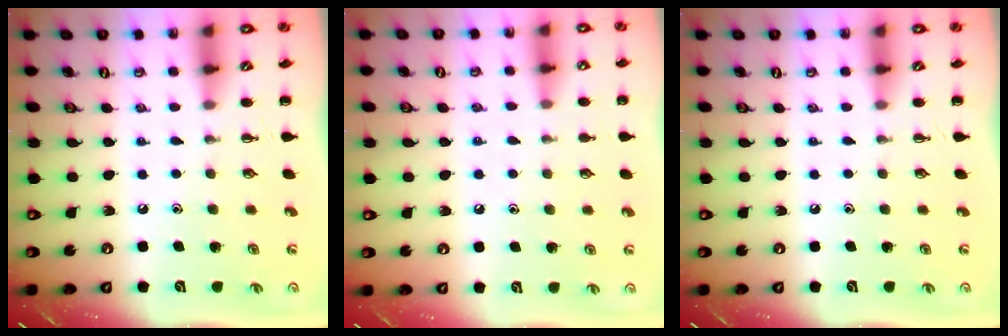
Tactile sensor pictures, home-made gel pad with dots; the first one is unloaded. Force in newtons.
{"total": 6.6, "press": 6.2, "slide": 2.2}
{"total": 0.0}